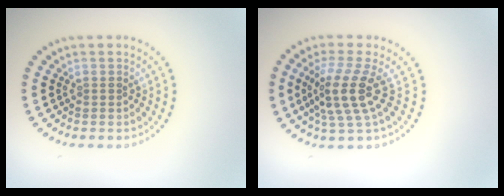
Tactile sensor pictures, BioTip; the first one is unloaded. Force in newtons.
{"total": 4.2, "press": 3.1, "slide": 2.8}